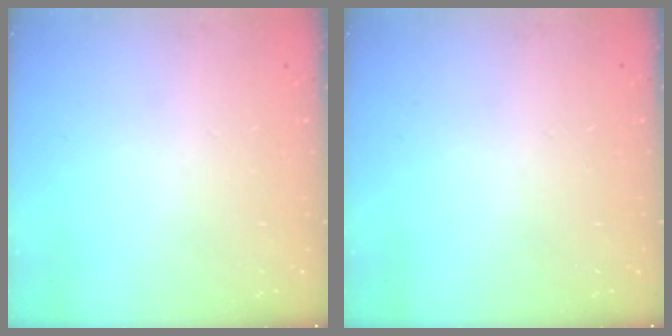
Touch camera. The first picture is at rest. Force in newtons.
{"total": 0.0}